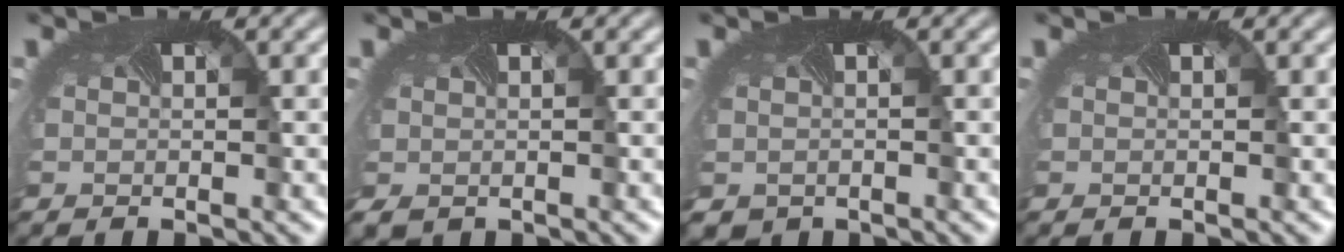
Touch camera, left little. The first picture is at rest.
{"total": 0.9, "force": [-0.4, 0.7, 0.4], "torque": [-0.018, -0.004, 0.000]}
{"total": 1.5, "force": [-0.6, 1.3, 0.6], "torque": [-0.014, -0.008, -0.005]}
{"total": 0.0}